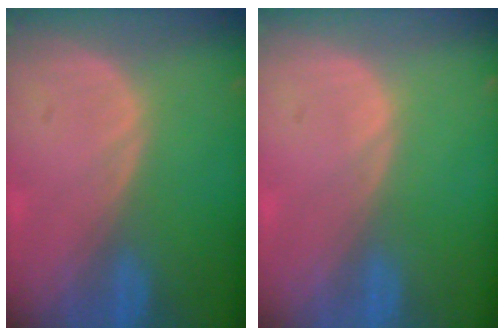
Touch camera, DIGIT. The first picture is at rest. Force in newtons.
{"total": 0.0}